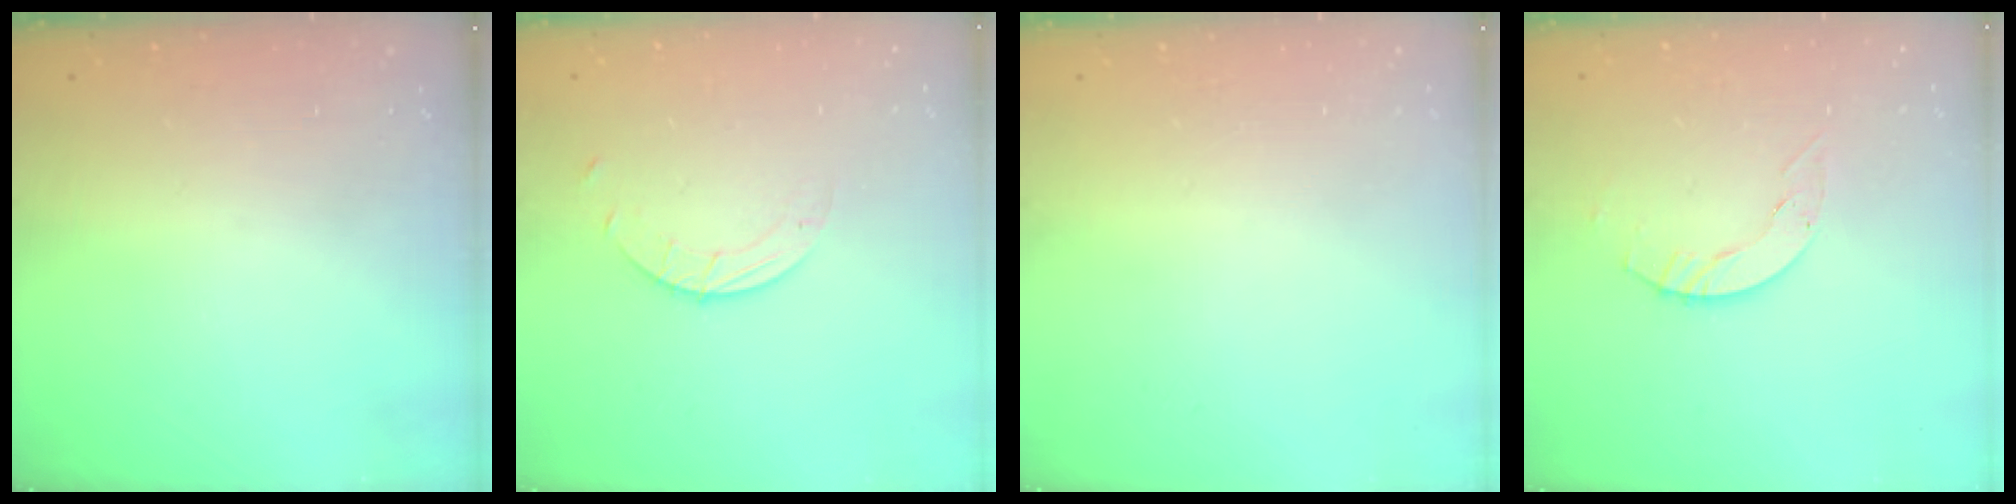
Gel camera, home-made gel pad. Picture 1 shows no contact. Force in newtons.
{"total": 2.6, "press": 2.6, "slide": 0.2}
{"total": 0.0}
{"total": 4.0, "press": 4.0, "slide": 0.5}